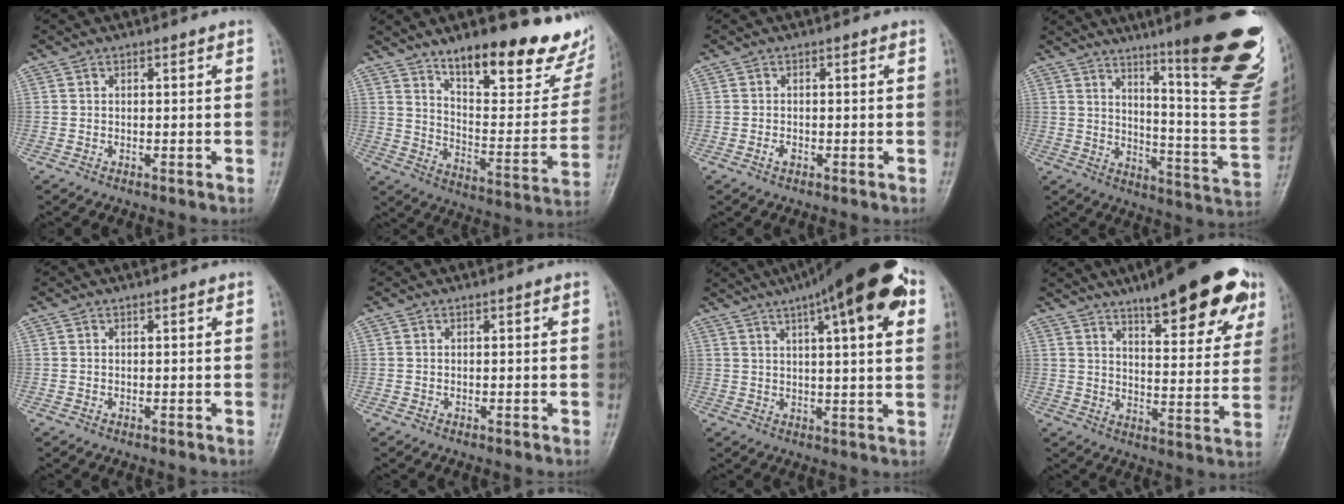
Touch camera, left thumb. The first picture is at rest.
{"total": 24.9, "force": [17.2, 8.6, 15.9], "torque": [-0.168, -0.096, 0.252]}
{"total": 1.1, "force": [-0.5, 0.6, 0.7], "torque": [-0.012, 0.001, -0.011]}
{"total": 26.9, "force": [15.0, 4.2, 21.9], "torque": [-0.238, -0.077, 0.214]}
{"total": 0.0}
{"total": 0.0}
{"total": 19.5, "force": [9.5, 4.9, 16.3], "torque": [-0.231, 0.007, 0.134]}
{"total": 21.2, "force": [13.4, 6.1, 15.3], "torque": [-0.174, -0.042, 0.184]}